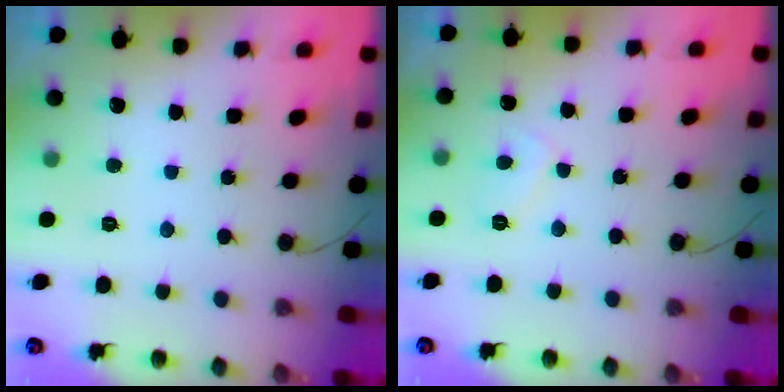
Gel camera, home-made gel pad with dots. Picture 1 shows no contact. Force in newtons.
{"total": 3.9, "press": 3.9, "slide": 0.4}